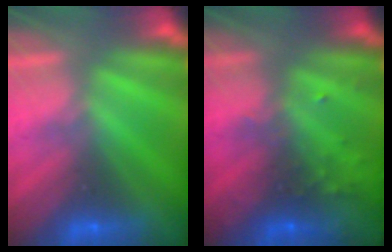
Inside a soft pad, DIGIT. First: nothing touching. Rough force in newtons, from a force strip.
{"total": 6.4}